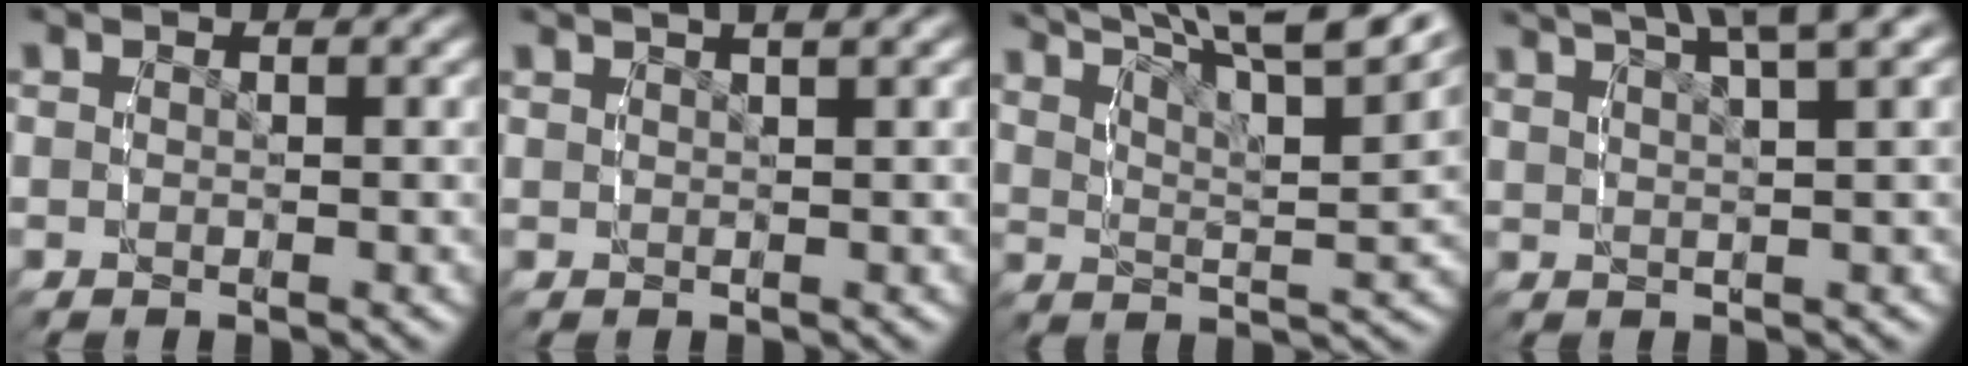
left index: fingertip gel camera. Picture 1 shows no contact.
{"total": 3.0, "force": [2.3, 0.5, 1.8], "torque": [-0.022, 0.011, 0.036]}
{"total": 10.9, "force": [7.5, 4.0, 6.7], "torque": [-0.095, 0.024, 0.099]}
{"total": 7.6, "force": [5.6, 2.6, 4.4], "torque": [-0.059, 0.027, 0.078]}